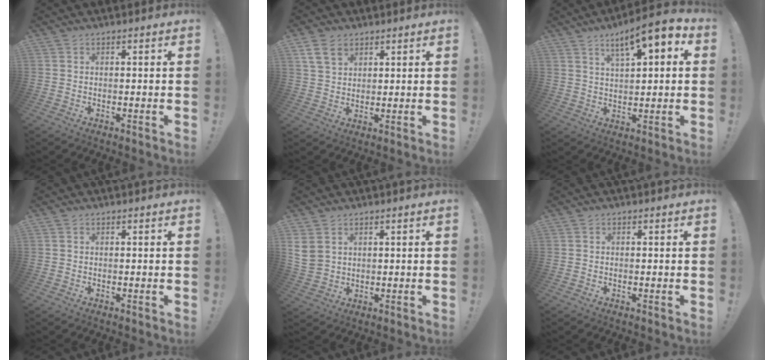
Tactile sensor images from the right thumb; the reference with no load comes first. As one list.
[{"total": 7.2, "force": [4.1, 4.8, 3.5], "torque": [-0.059, -0.006, 0.081]}, {"total": 9.2, "force": [4.6, 2.4, 7.6], "torque": [-0.119, -0.026, 0.077]}, {"total": 0.0}, {"total": 5.6, "force": [2.4, 3.9, 3.1], "torque": [-0.076, -0.005, 0.053]}, {"total": 0.0}]